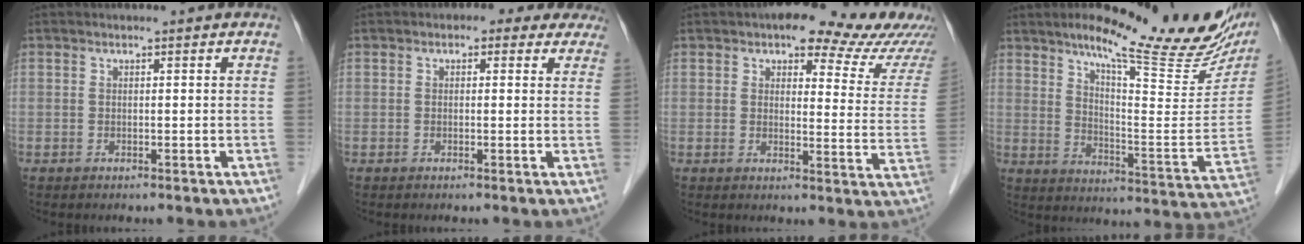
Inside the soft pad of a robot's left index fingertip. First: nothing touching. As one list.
[{"total": 4.5, "force": [3.2, 2.7, 1.7], "torque": [-0.003, 0.014, 0.021]}, {"total": 13.6, "force": [10.6, 5.4, 6.8], "torque": [-0.047, -0.003, 0.096]}, {"total": 22.2, "force": [16.7, 3.7, 14.2], "torque": [-0.197, -0.025, 0.222]}]